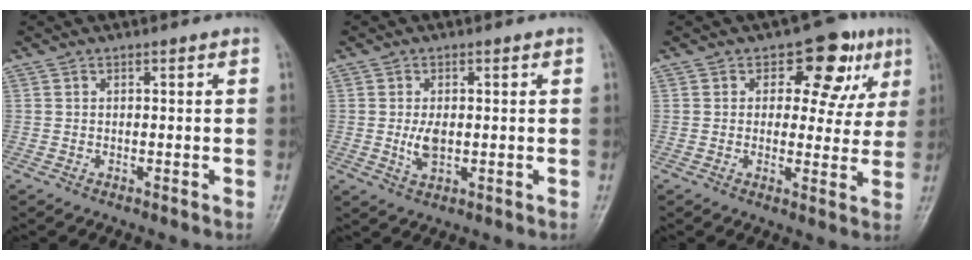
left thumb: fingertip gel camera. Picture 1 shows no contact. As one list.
[{"total": 3.9, "force": [0.0, 2.1, 3.3], "torque": [-0.062, -0.008, 0.003]}, {"total": 10.2, "force": [4.2, 6.7, 6.4], "torque": [-0.022, -0.007, 0.047]}]